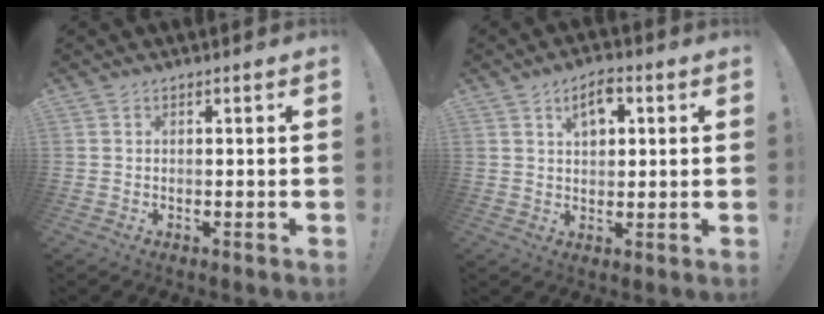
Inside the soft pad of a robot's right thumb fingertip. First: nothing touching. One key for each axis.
{"total": 6.2, "fx": 2.6, "fy": 3.4, "fz": 4.5, "tx": -0.066, "ty": -0.001, "tz": 0.042}